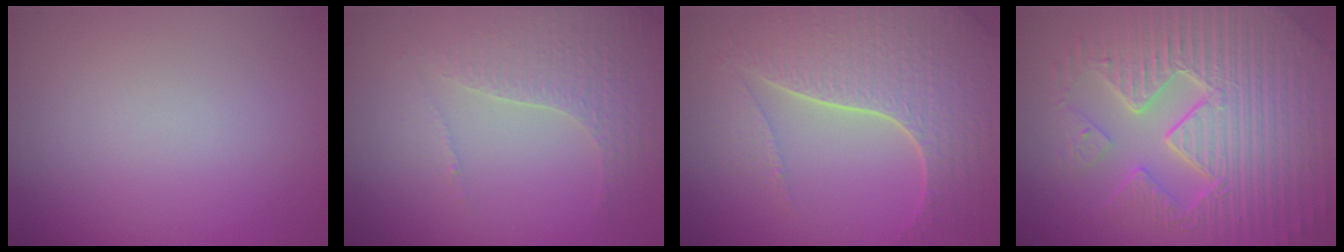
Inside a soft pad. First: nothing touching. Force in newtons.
{"total": 4.3, "press": 3.1, "slide": 3.0}
{"total": 7.8, "press": 5.7, "slide": 5.3}
{"total": 10.7, "press": 7.0, "slide": 8.1}